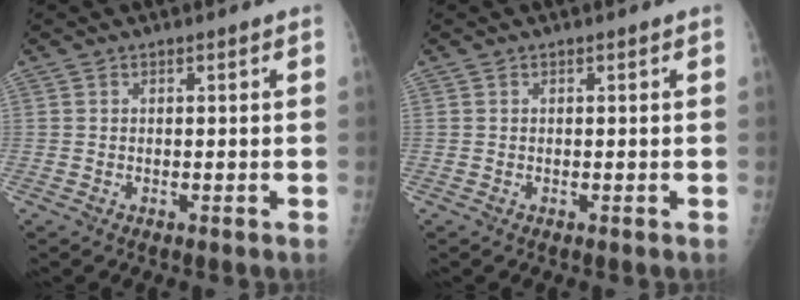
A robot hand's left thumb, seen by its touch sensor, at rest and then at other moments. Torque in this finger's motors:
{"motor_torque": [0.00, 0.00, -0.04, -0.04, 0.00]}